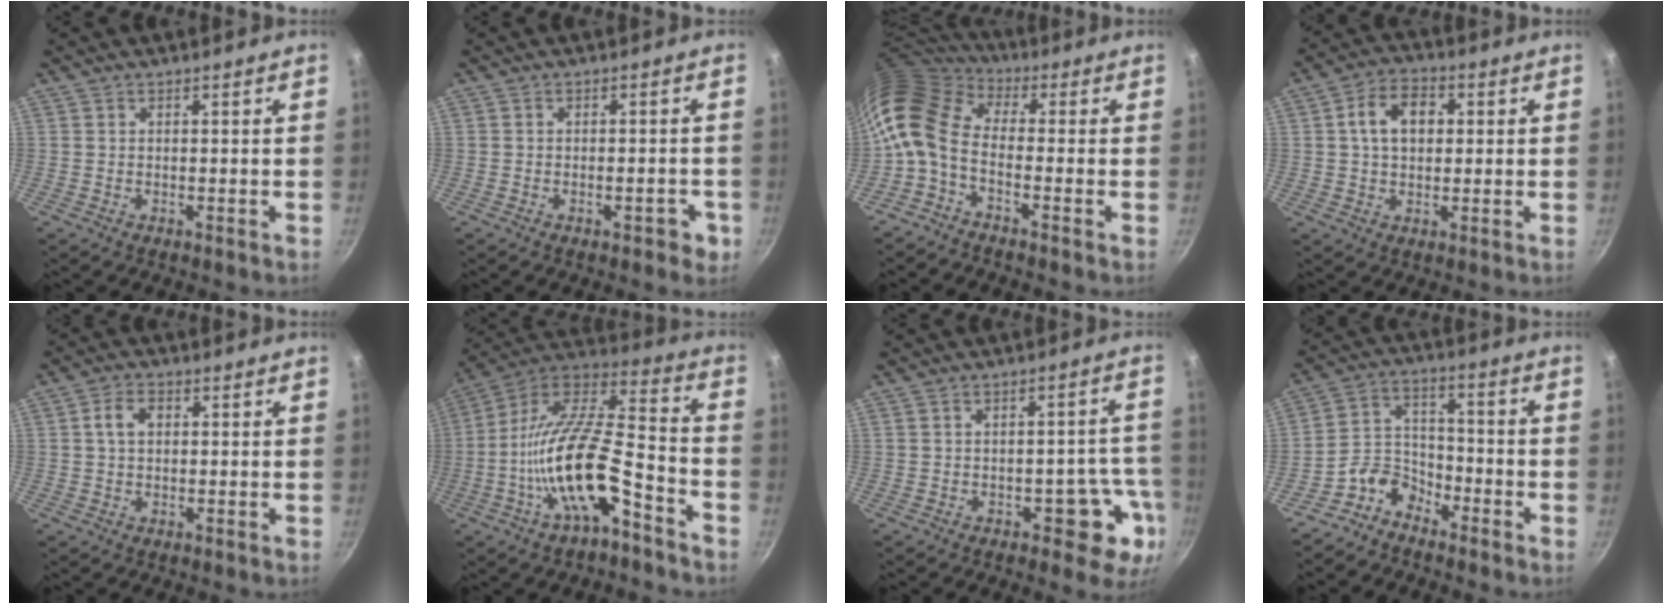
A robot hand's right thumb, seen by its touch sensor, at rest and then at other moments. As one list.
[{"total": 4.1, "force": [-1.7, 1.7, 3.3], "torque": [-0.026, 0.008, -0.021]}, {"total": 12.7, "force": [-1.8, 7.8, 9.8], "torque": [-0.199, 0.026, -0.054]}, {"total": 8.8, "force": [1.6, 6.2, 6.1], "torque": [-0.081, 0.014, 0.018]}, {"total": 4.2, "force": [0.8, 2.9, 2.9], "torque": [-0.043, 0.010, 0.010]}, {"total": 20.3, "force": [-8.3, 7.3, 17.0], "torque": [-0.302, 0.055, -0.161]}, {"total": 8.3, "force": [-3.2, 4.9, 5.9], "torque": [-0.005, 0.037, -0.030]}, {"total": 7.2, "force": [-5.4, 4.4, 2.1], "torque": [-0.017, 0.065, -0.118]}]